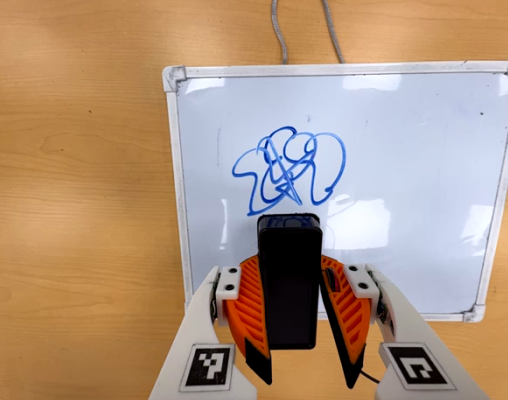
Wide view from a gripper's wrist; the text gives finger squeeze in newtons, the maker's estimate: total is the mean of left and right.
{"total": 8.0, "left": 7.4, "right": 8.6}